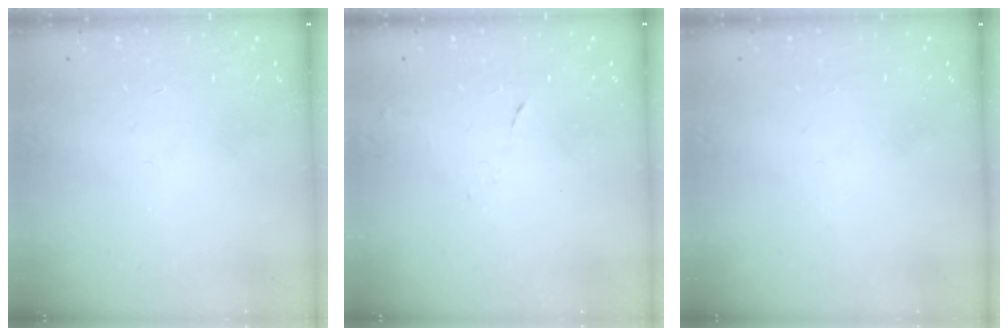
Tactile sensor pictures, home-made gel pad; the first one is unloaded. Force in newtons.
{"total": 4.1, "press": 4.1, "slide": 0.7}
{"total": 0.0}